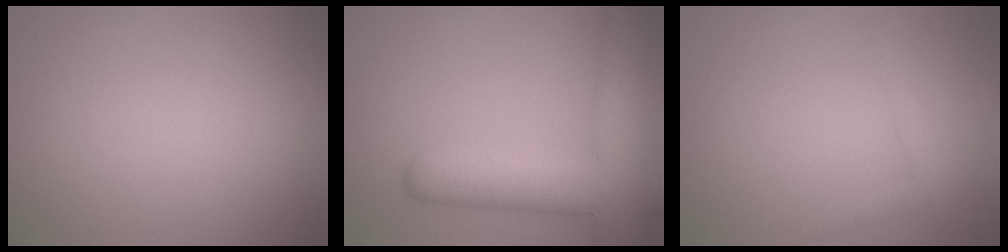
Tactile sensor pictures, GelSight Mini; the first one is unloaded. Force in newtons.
{"total": 9.1, "press": 9.0, "slide": 0.5}
{"total": 1.2, "press": 1.2, "slide": 0.1}